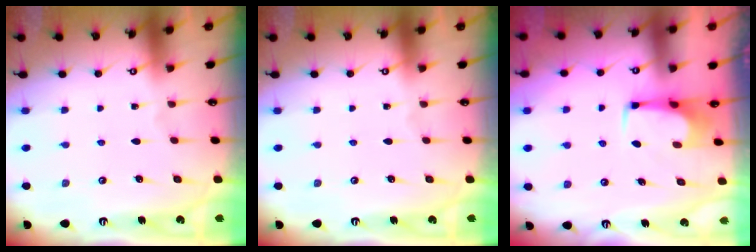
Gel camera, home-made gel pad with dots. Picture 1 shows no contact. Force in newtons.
{"total": 0.0}
{"total": 0.0}